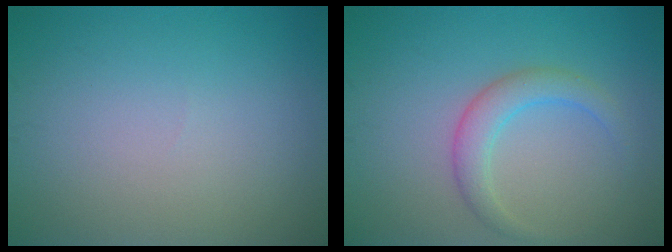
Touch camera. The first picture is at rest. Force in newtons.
{"total": 2.8, "press": 2.8, "slide": 0.2}